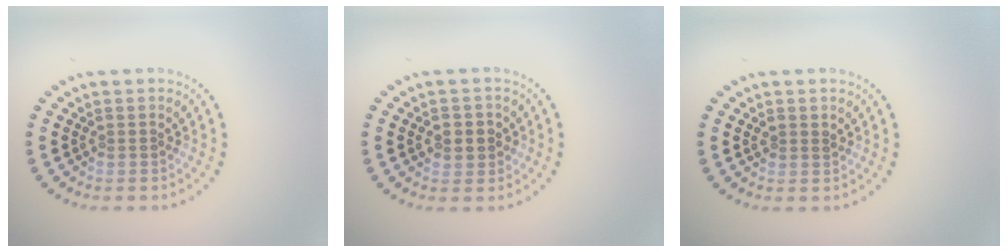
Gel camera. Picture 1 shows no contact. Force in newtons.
{"total": 2.5, "press": 2.4, "slide": 0.6}
{"total": 0.8, "press": 0.7, "slide": 0.3}